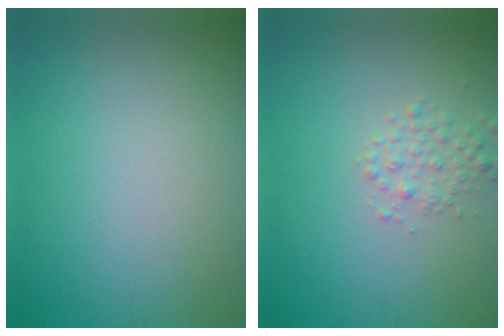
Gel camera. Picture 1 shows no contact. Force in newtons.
{"total": 1.8, "press": 1.8, "slide": 0.1}